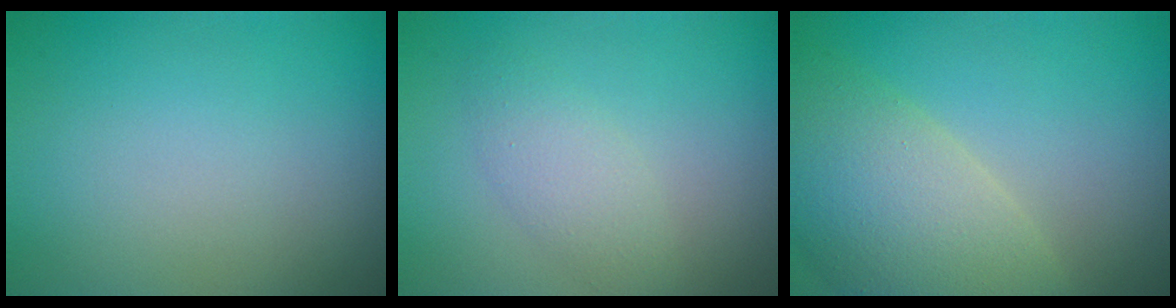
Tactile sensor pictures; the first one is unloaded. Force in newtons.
{"total": 2.3, "press": 2.3, "slide": 0.2}
{"total": 8.1, "press": 8.0, "slide": 1.0}